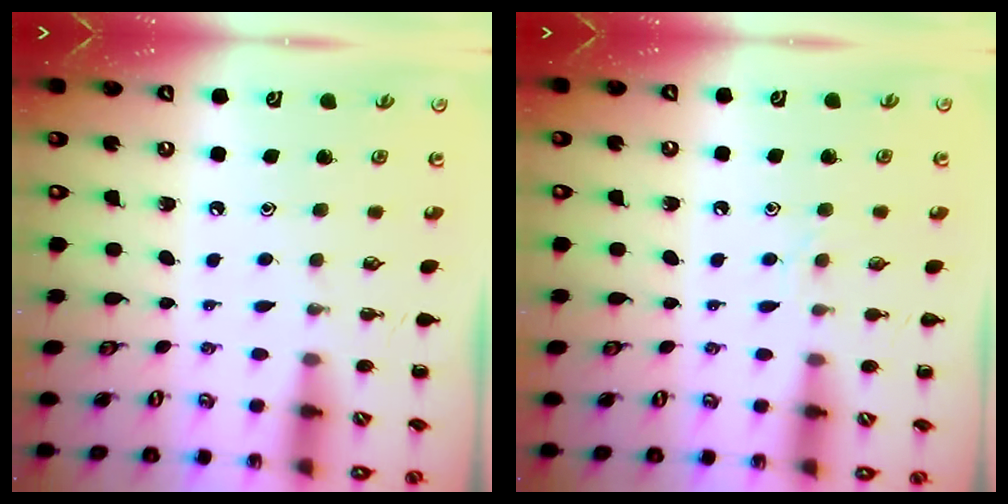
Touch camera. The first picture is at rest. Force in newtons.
{"total": 6.2, "press": 6.0, "slide": 1.2}